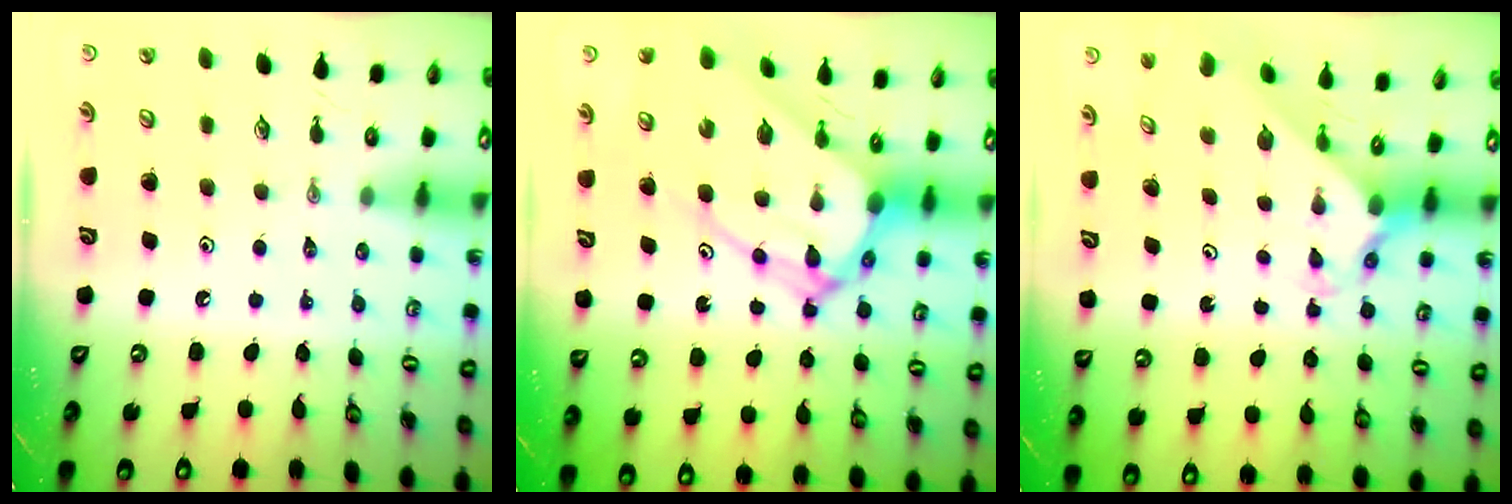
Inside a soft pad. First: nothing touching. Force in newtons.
{"total": 14.4, "press": 14.4, "slide": 1.4}
{"total": 2.3, "press": 2.3, "slide": 0.2}